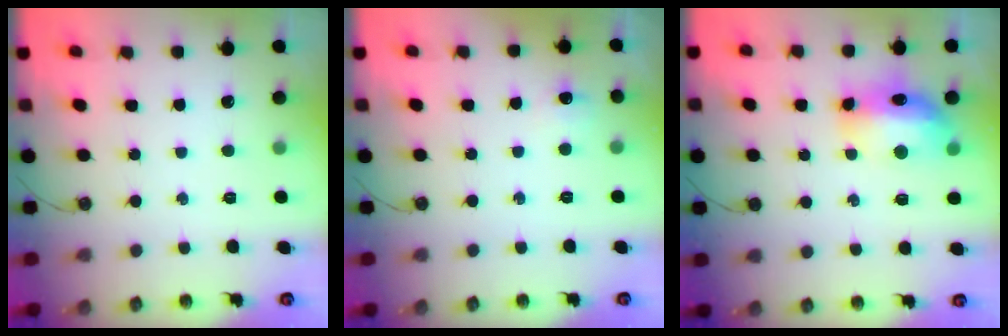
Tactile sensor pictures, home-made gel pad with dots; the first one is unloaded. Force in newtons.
{"total": 5.9, "press": 5.8, "slide": 0.7}
{"total": 13.3, "press": 13.3, "slide": 1.2}